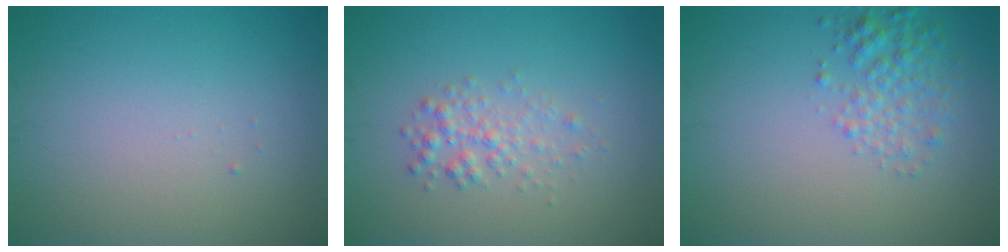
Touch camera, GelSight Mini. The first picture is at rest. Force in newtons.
{"total": 1.9, "press": 1.9, "slide": 0.0}
{"total": 2.6, "press": 2.6, "slide": 0.1}